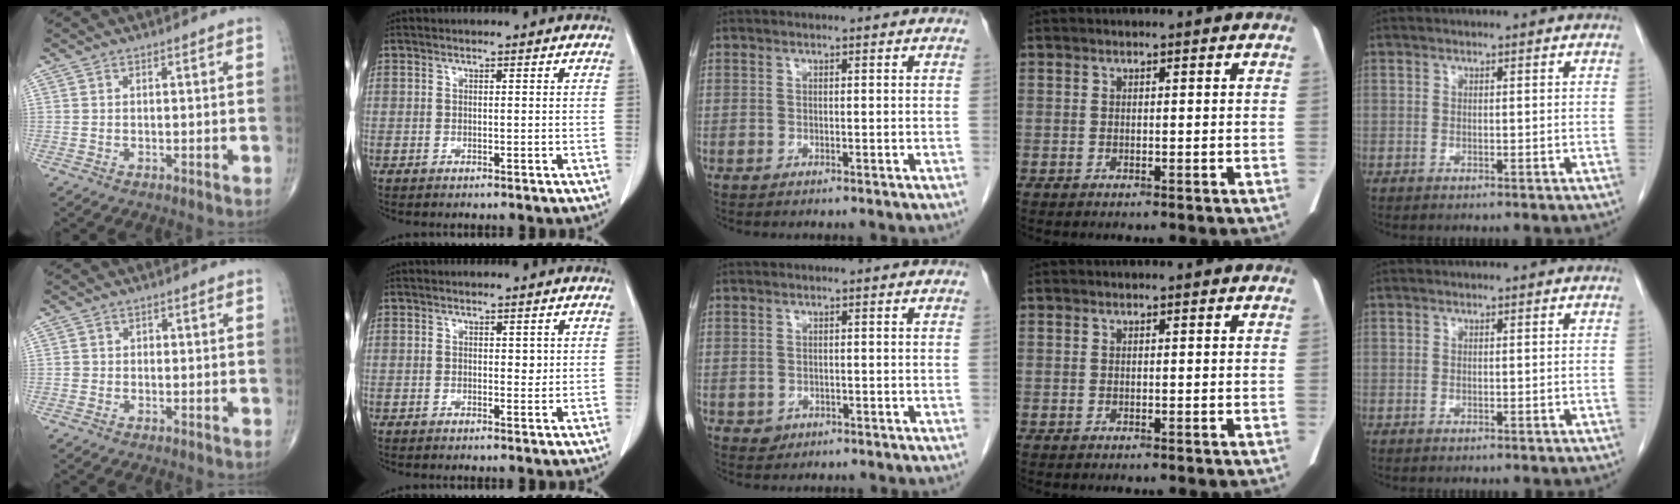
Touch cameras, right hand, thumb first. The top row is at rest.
{"thumb": {"total": 1.0, "force": [-0.1, 1.0, 0.2], "torque": [0.008, 0.005, -0.005]}, "index": {"total": 1.1, "force": [0.3, 0.7, 0.7], "torque": [-0.006, 0.001, 0.007]}, "middle": {"total": 1.2, "force": [-0.5, 1.1, 0.3], "torque": [-0.002, 0.003, -0.003]}}